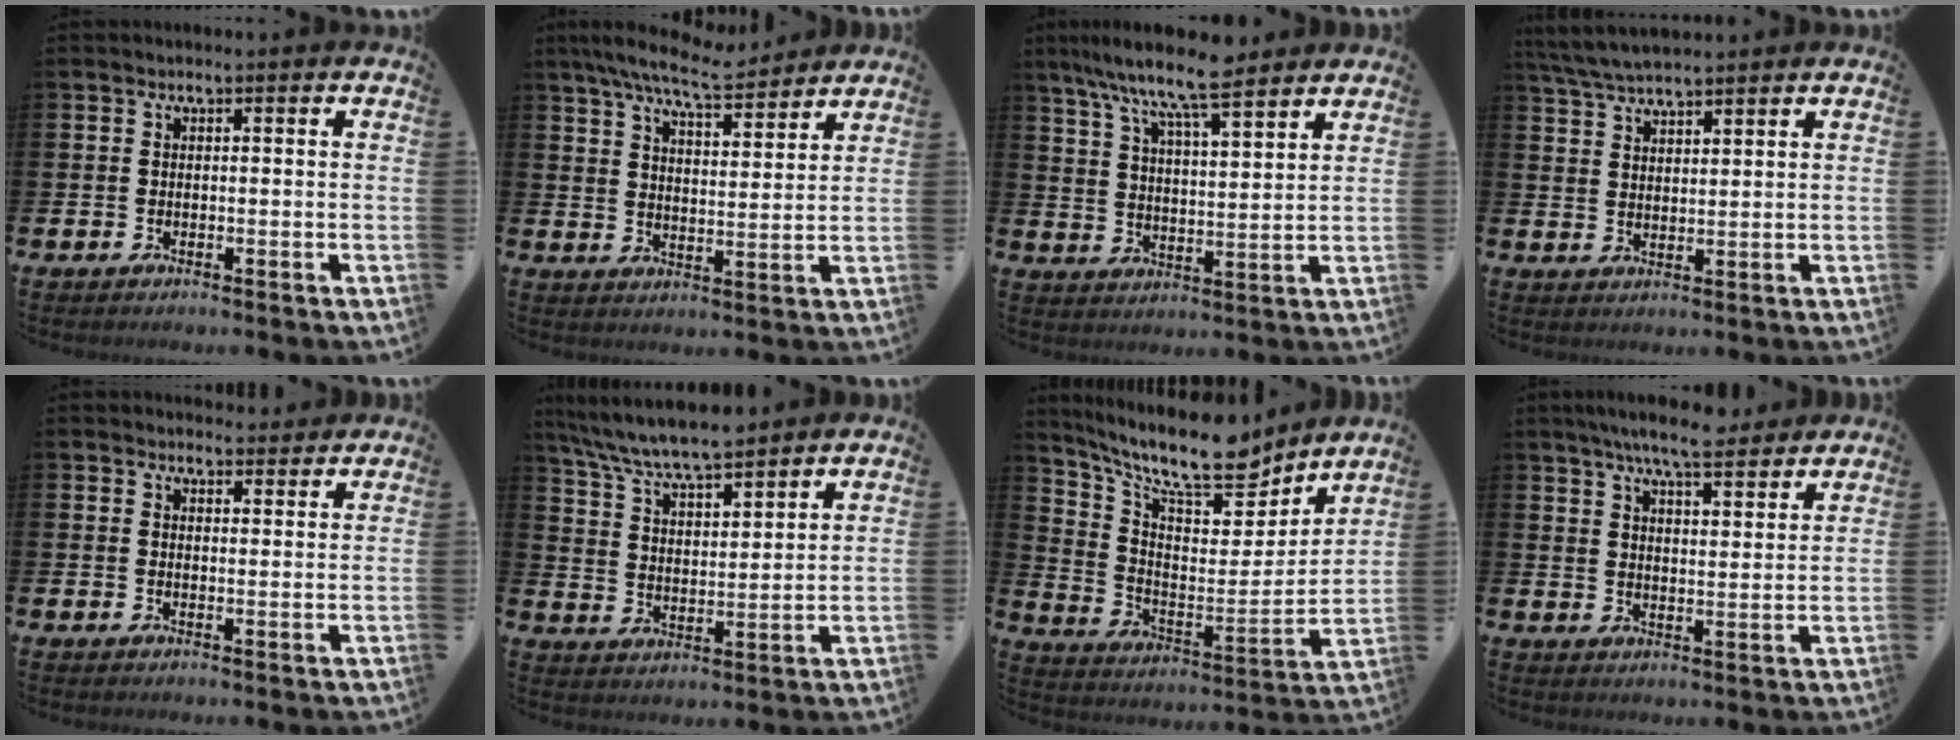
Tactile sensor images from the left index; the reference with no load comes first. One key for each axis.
{"total": 8.4, "fx": 7.7, "fy": 1.1, "fz": 3.2, "tx": -0.085, "ty": -0.032, "tz": 0.140}
{"total": 9.3, "fx": 8.3, "fy": 0.8, "fz": 4.1, "tx": -0.102, "ty": -0.045, "tz": 0.147}
{"total": 4.9, "fx": 4.7, "fy": 0.5, "fz": 1.3, "tx": -0.045, "ty": -0.015, "tz": 0.088}
{"total": 2.6, "fx": 2.6, "fy": 0.5, "fz": -0.1, "tx": 0.006, "ty": -0.017, "tz": 0.045}
{"total": 7.6, "fx": 7.2, "fy": 0.7, "fz": 2.4, "tx": -0.079, "ty": -0.040, "tz": 0.129}
{"total": 11.7, "fx": 10.0, "fy": 3.2, "fz": 5.2, "tx": -0.127, "ty": -0.071, "tz": 0.168}
{"total": 7.1, "fx": 6.6, "fy": 0.8, "fz": 2.5, "tx": -0.057, "ty": -0.030, "tz": 0.117}